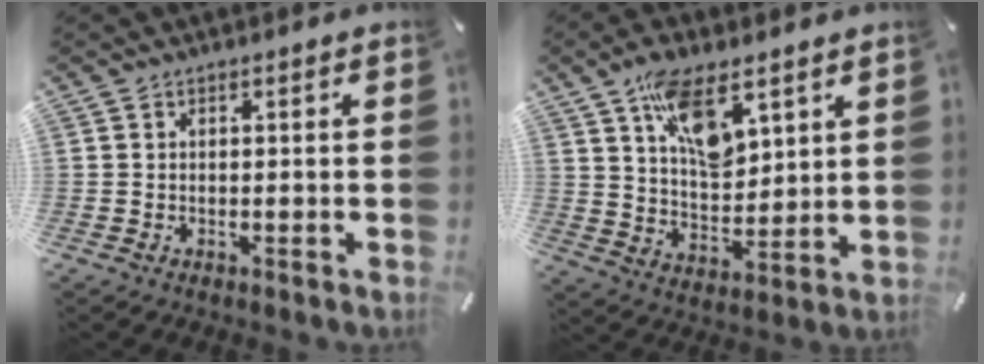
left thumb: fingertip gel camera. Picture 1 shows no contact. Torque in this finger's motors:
{"motor_torque": [2.24, 2.19, 1.38, -1.39, 0.51]}